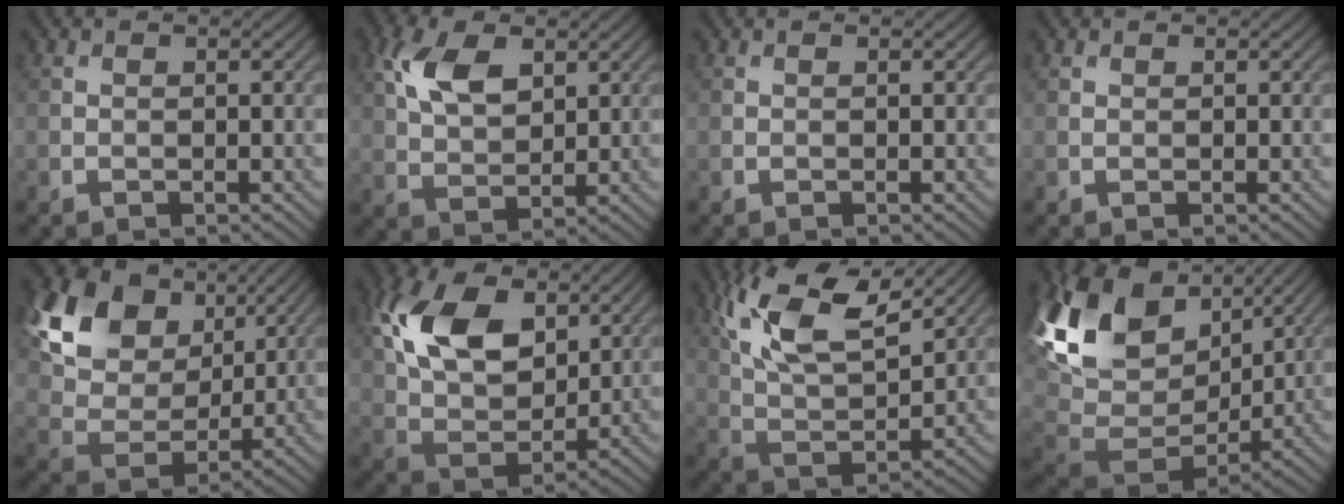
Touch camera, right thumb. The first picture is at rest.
{"total": 7.9, "force": [3.2, 4.4, 5.7], "torque": [-0.132, 0.007, 0.059]}
{"total": 0.0}
{"total": 0.0}
{"total": 14.4, "force": [6.8, 9.6, 8.3], "torque": [-0.196, 0.022, 0.120]}
{"total": 14.0, "force": [5.3, 8.4, 9.8], "torque": [-0.219, 0.018, 0.097]}
{"total": 13.4, "force": [7.4, 5.3, 9.9], "torque": [-0.217, 0.011, 0.136]}
{"total": 17.5, "force": [6.3, 11.3, 11.9], "torque": [-0.283, 0.001, 0.134]}